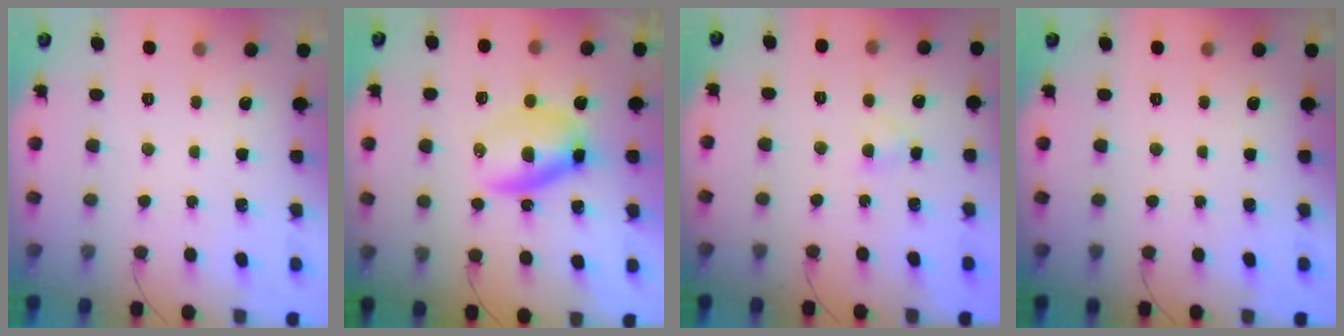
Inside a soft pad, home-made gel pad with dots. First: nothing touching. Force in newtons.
{"total": 6.1, "press": 6.0, "slide": 1.3}
{"total": 2.5, "press": 2.3, "slide": 1.1}
{"total": 0.0}